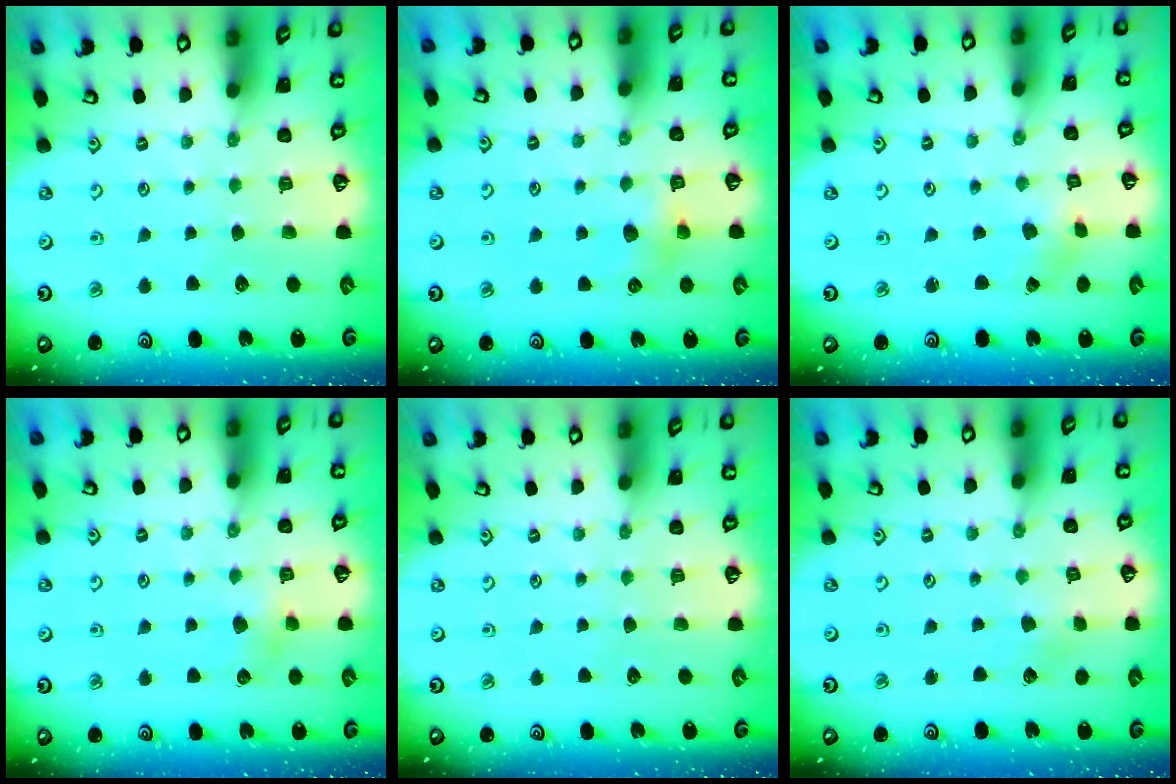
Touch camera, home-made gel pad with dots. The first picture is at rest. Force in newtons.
{"total": 4.7, "press": 4.7, "slide": 0.7}
{"total": 1.1, "press": 1.1, "slide": 0.2}
{"total": 4.0, "press": 4.0, "slide": 0.4}
{"total": 0.0}
{"total": 1.6, "press": 1.6, "slide": 0.2}